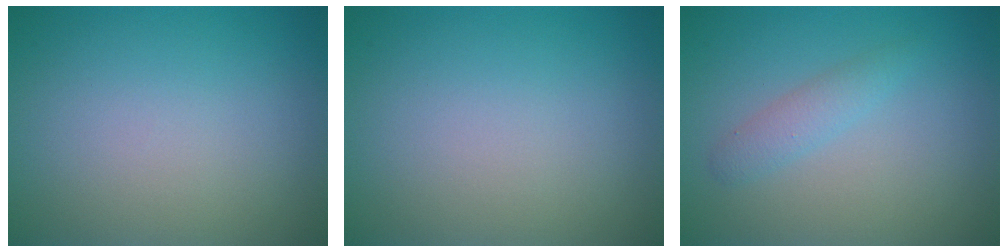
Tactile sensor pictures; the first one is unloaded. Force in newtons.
{"total": 0.0}
{"total": 1.6, "press": 1.6, "slide": 0.1}